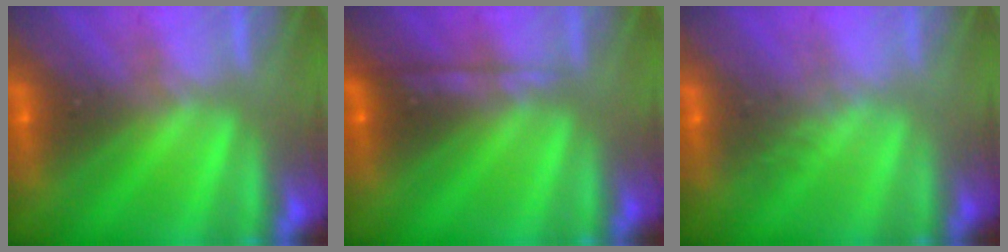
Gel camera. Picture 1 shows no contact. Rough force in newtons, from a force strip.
{"total": 2.2}
{"total": 1.2}